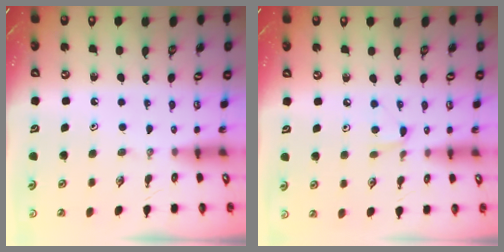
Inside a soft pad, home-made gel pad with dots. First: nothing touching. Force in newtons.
{"total": 6.1, "press": 6.1, "slide": 0.7}